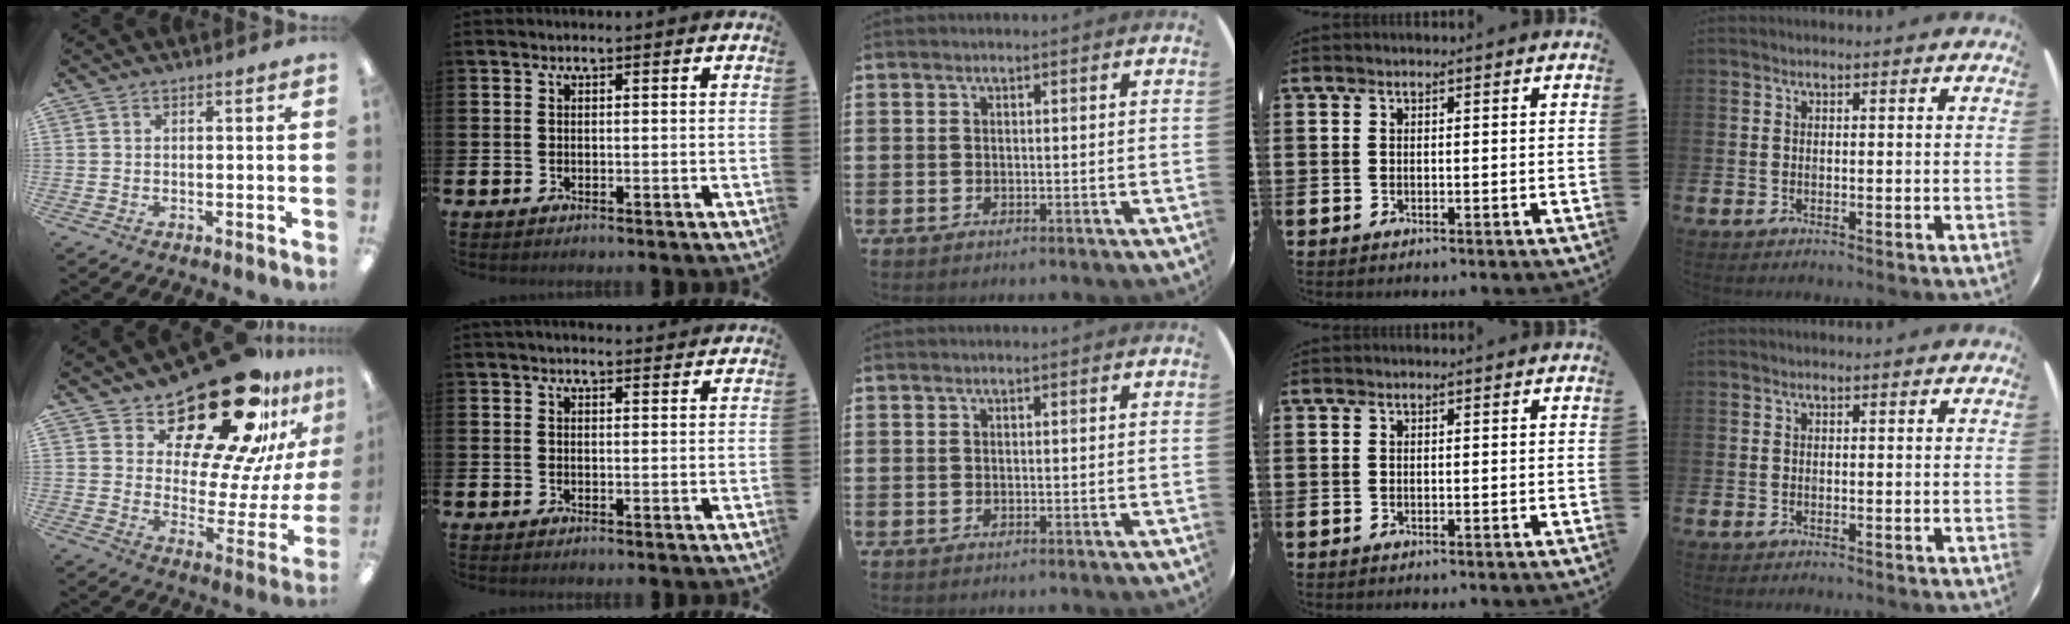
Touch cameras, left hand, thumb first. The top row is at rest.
{"thumb": {"total": 26.7, "force": [20.1, 9.5, 14.7], "torque": [-0.214, -0.147, 0.335]}, "index": {"total": 1.8, "force": [1.8, 0.2, 0.3], "torque": [0.005, -0.009, 0.029]}}